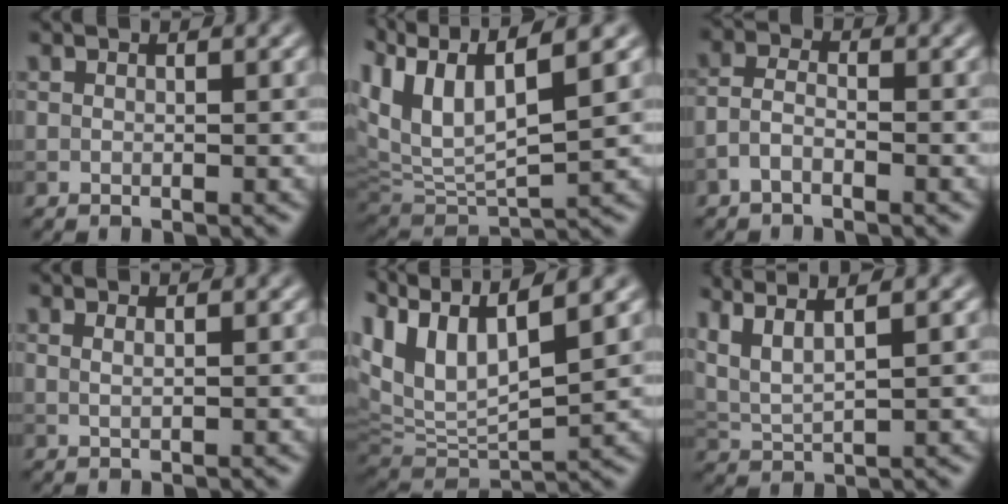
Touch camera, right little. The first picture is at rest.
{"total": 8.8, "force": [4.7, 2.9, 6.8], "torque": [-0.149, 0.014, 0.090]}
{"total": 2.1, "force": [-1.3, 0.9, 1.4], "torque": [-0.030, 0.005, -0.034]}
{"total": 1.0, "force": [0.5, 0.4, 0.8], "torque": [-0.008, -0.003, 0.003]}
{"total": 10.1, "force": [5.4, 4.4, 7.3], "torque": [-0.164, 0.017, 0.110]}
{"total": 5.4, "force": [3.5, 1.5, 3.8], "torque": [-0.075, 0.023, 0.051]}